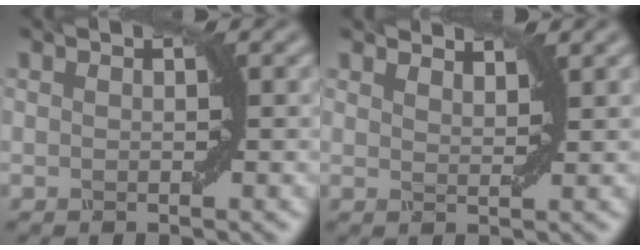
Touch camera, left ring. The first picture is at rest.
{"total": 2.2, "force": [2.2, 0.1, 0.2], "torque": [0.000, 0.005, 0.031]}